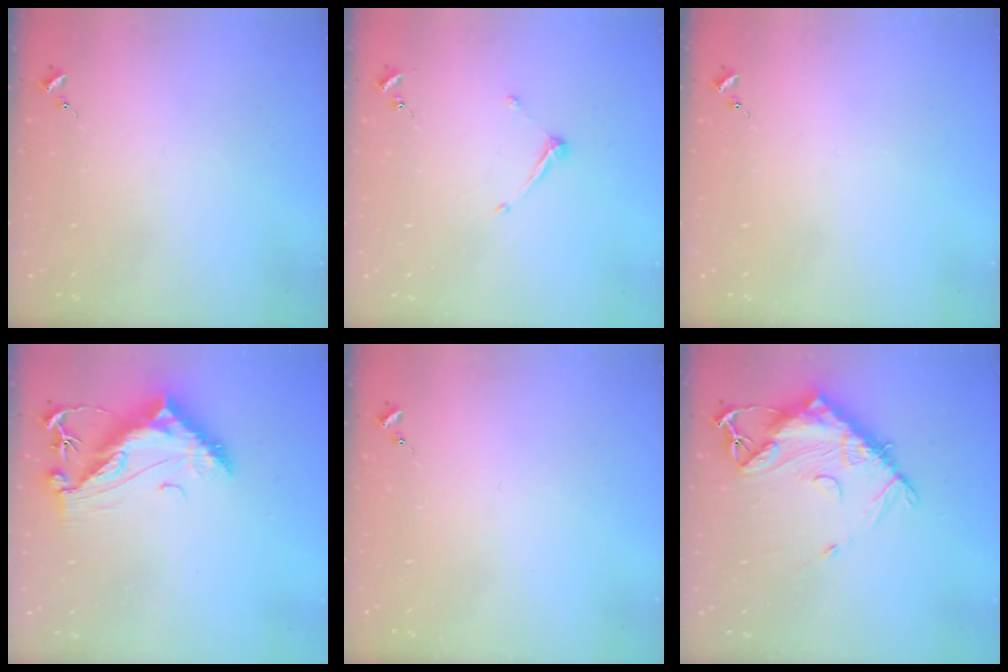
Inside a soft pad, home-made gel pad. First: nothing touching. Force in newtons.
{"total": 6.7, "press": 6.7, "slide": 0.3}
{"total": 0.0}
{"total": 13.0, "press": 12.9, "slide": 1.6}
{"total": 0.0}
{"total": 14.5, "press": 14.4, "slide": 1.4}